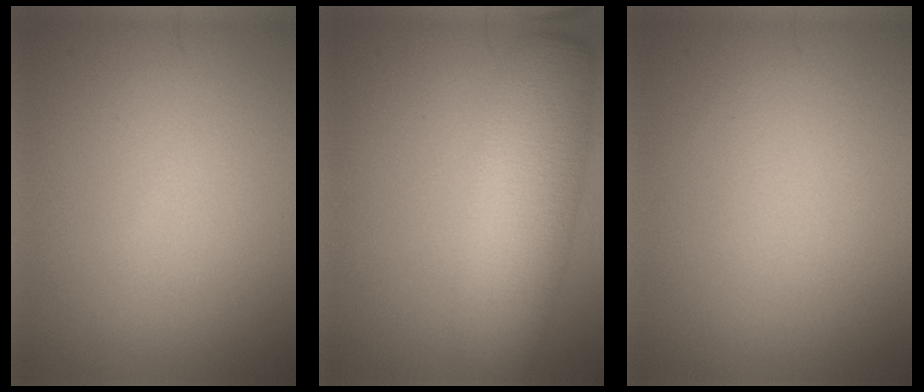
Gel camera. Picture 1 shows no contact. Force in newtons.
{"total": 9.7, "press": 9.7, "slide": 0.4}
{"total": 0.0}